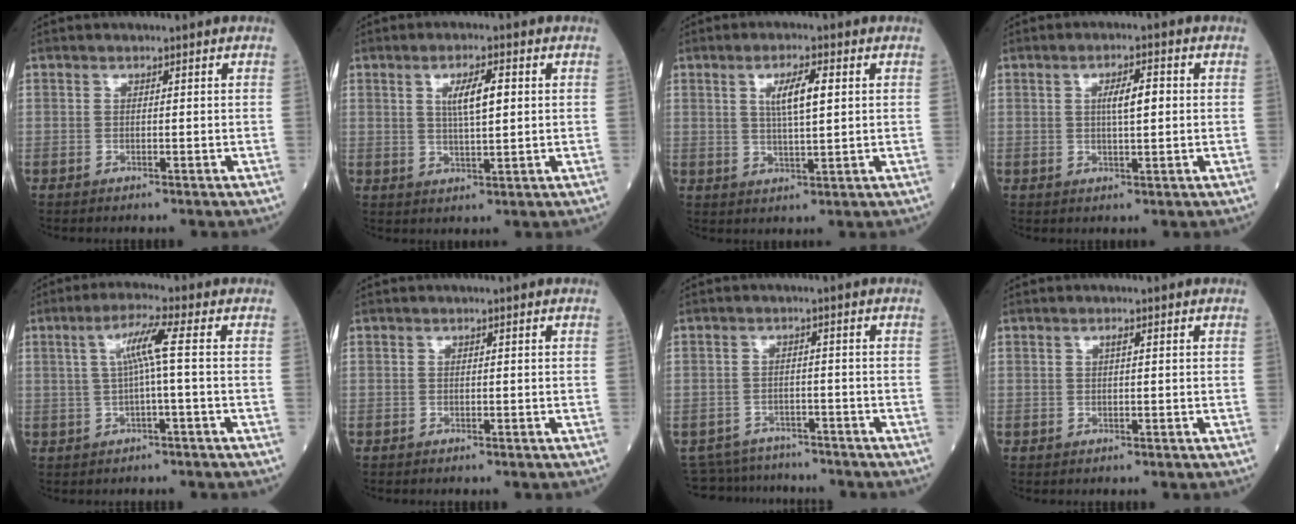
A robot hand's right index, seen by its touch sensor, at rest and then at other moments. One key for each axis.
{"total": 5.2, "fx": 1.4, "fy": 0.9, "fz": 5.0, "tx": -0.090, "ty": 0.003, "tz": 0.026}
{"total": 5.6, "fx": 1.6, "fy": 0.8, "fz": 5.3, "tx": -0.098, "ty": 0.003, "tz": 0.030}
{"total": 4.2, "fx": 0.6, "fy": 0.8, "fz": 4.1, "tx": -0.070, "ty": 0.005, "tz": 0.009}
{"total": 5.2, "fx": 0.4, "fy": -0.9, "fz": 5.1, "tx": -0.098, "ty": 0.013, "tz": 0.012}
{"total": 0.0}
{"total": 7.2, "fx": -6.6, "fy": 2.7, "fz": -0.3, "tx": 0.003, "ty": 0.015, "tz": -0.091}
{"total": 0.6, "fx": 0.2, "fy": 0.0, "fz": 0.6, "tx": -0.012, "ty": 0.001, "tz": 0.003}